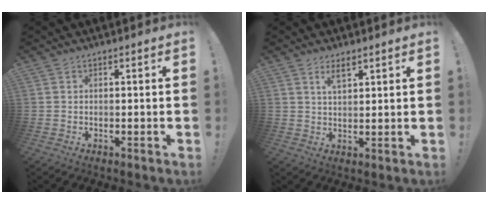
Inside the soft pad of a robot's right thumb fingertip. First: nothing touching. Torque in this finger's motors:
{"motor_torque": [0.07, 0.03, 0.40, 0.36, -0.03]}